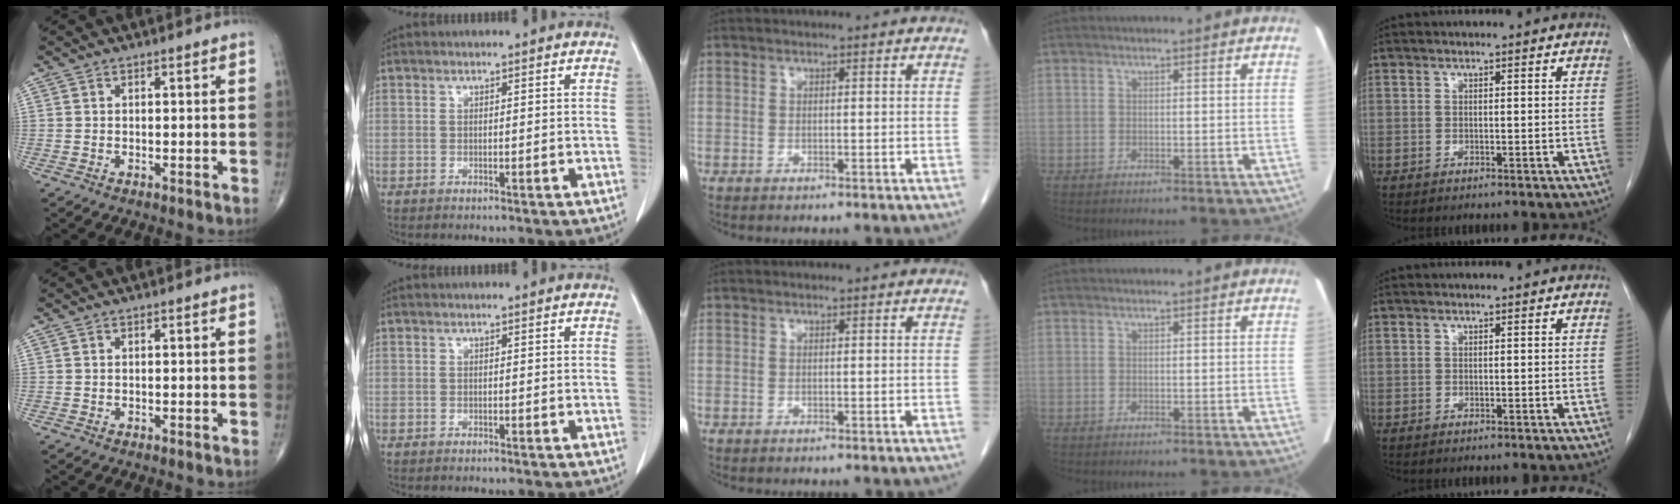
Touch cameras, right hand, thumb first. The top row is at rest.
{}